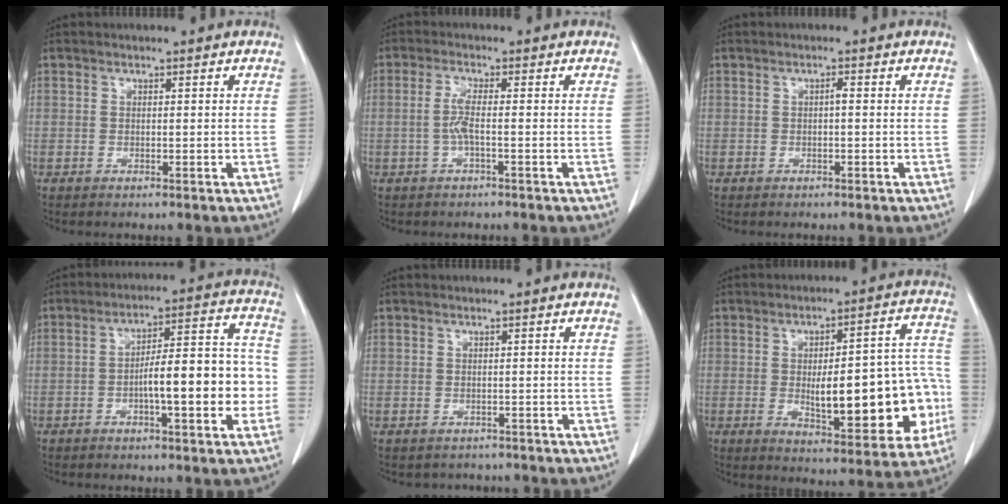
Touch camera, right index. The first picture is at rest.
{"total": 2.9, "force": [-0.6, 0.1, 2.8], "torque": [-0.062, -0.001, -0.013]}
{"total": 0.7, "force": [-0.1, 0.1, 0.7], "torque": [-0.013, 0.002, 0.000]}
{"total": 12.6, "force": [-2.8, 2.7, 12.0], "torque": [-0.177, 0.032, -0.040]}
{"total": 2.2, "force": [-1.8, 1.3, -0.2], "torque": [-0.005, 0.004, -0.026]}
{"total": 18.8, "force": [-3.2, 5.8, 17.6], "torque": [-0.197, 0.032, -0.024]}